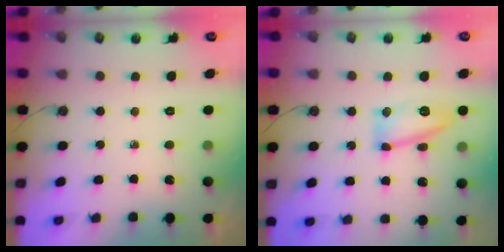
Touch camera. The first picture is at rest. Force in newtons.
{"total": 11.4, "press": 11.4, "slide": 0.6}